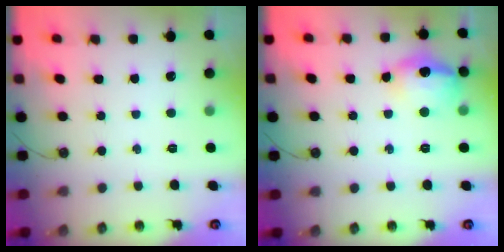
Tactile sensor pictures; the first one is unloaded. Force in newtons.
{"total": 13.7, "press": 13.6, "slide": 1.0}